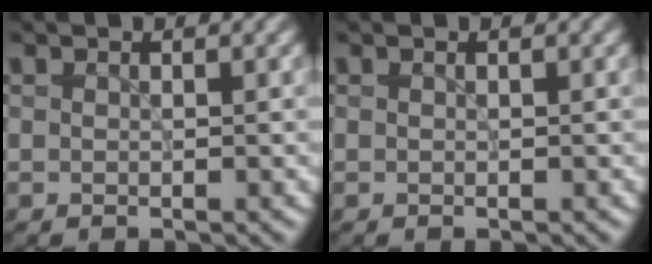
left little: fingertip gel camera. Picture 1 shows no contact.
{"total": 0.0}